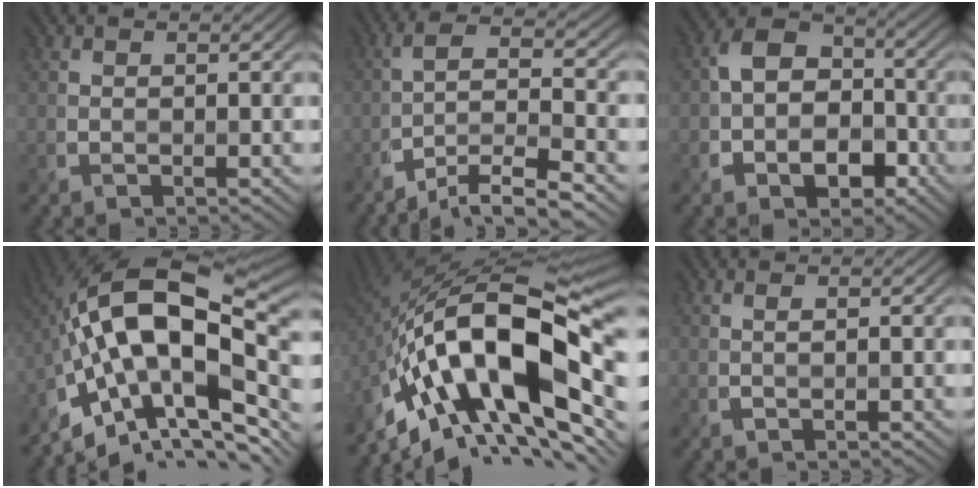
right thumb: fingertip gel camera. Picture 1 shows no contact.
{"total": 8.8, "force": [-5.9, 2.0, 6.3], "torque": [-0.103, 0.007, -0.106]}
{"total": 8.0, "force": [-2.4, 5.9, 4.9], "torque": [-0.092, -0.004, -0.044]}
{"total": 18.9, "force": [-2.9, 9.2, 16.2], "torque": [-0.285, 0.006, -0.055]}
{"total": 20.0, "force": [-4.6, 8.9, 17.3], "torque": [-0.322, -0.003, -0.088]}
{"total": 0.7, "force": [0.1, 0.2, 0.7], "torque": [-0.010, 0.003, 0.001]}